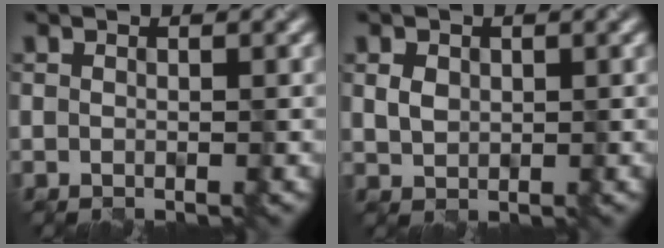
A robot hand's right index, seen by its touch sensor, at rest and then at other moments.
{"total": 1.5, "force": [0.3, 1.2, 0.9], "torque": [-0.022, -0.001, 0.009]}